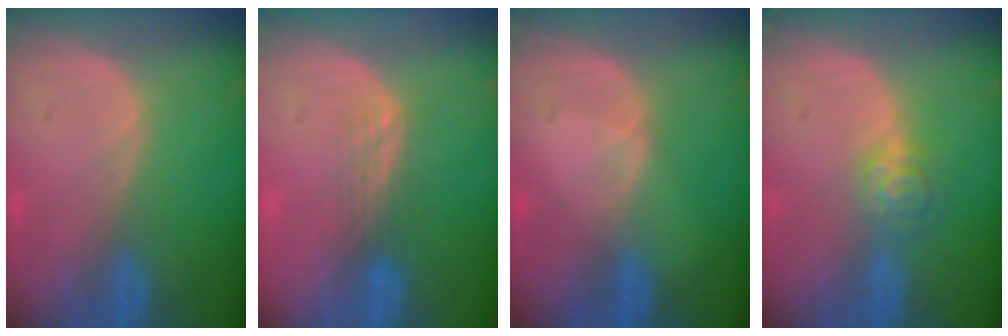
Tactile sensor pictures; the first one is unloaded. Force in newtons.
{"total": 3.1, "press": 2.6, "slide": 1.7}
{"total": 0.8, "press": 0.8, "slide": 0.1}
{"total": 4.0, "press": 3.6, "slide": 1.6}